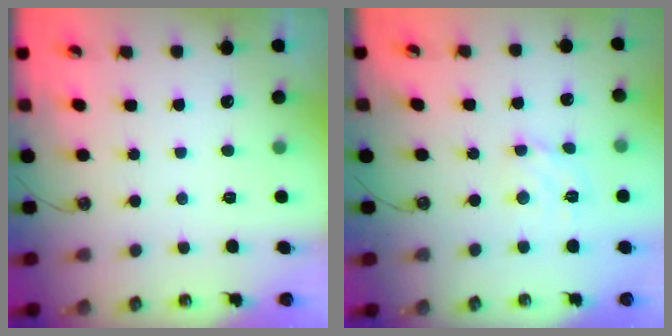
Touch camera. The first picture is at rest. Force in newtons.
{"total": 4.2, "press": 4.2, "slide": 0.3}